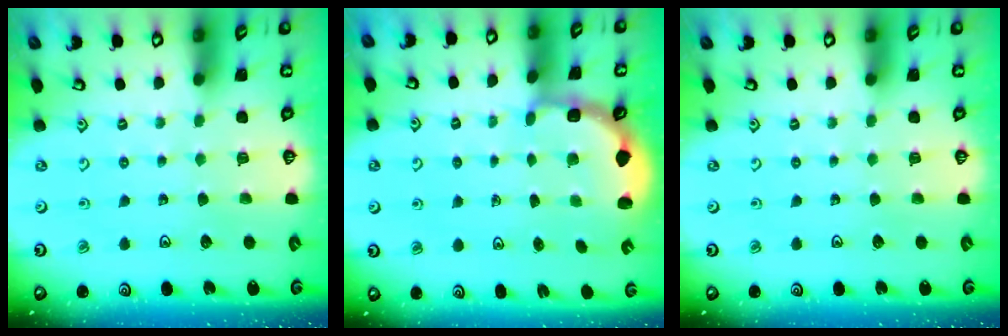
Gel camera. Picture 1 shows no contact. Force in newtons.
{"total": 2.8, "press": 2.4, "slide": 1.4}
{"total": 0.0}